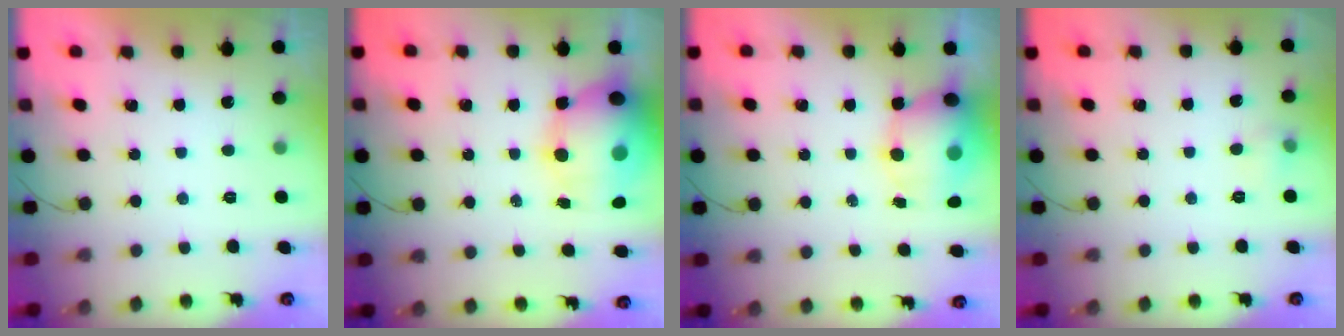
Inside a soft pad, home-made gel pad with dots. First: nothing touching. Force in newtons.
{"total": 18.5, "press": 17.9, "slide": 4.9}
{"total": 11.6, "press": 11.1, "slide": 3.1}
{"total": 4.0, "press": 3.7, "slide": 1.5}